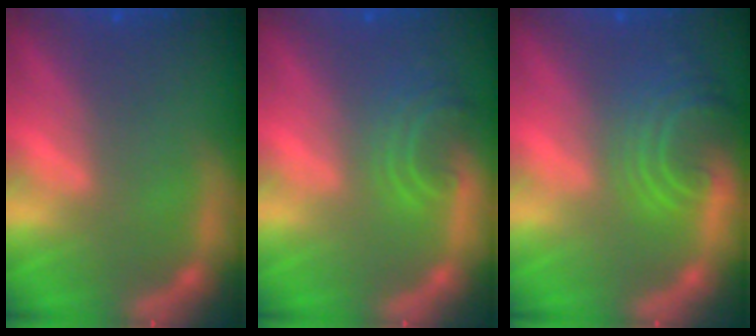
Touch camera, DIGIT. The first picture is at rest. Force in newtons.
{"total": 3.5}
{"total": 5.5}